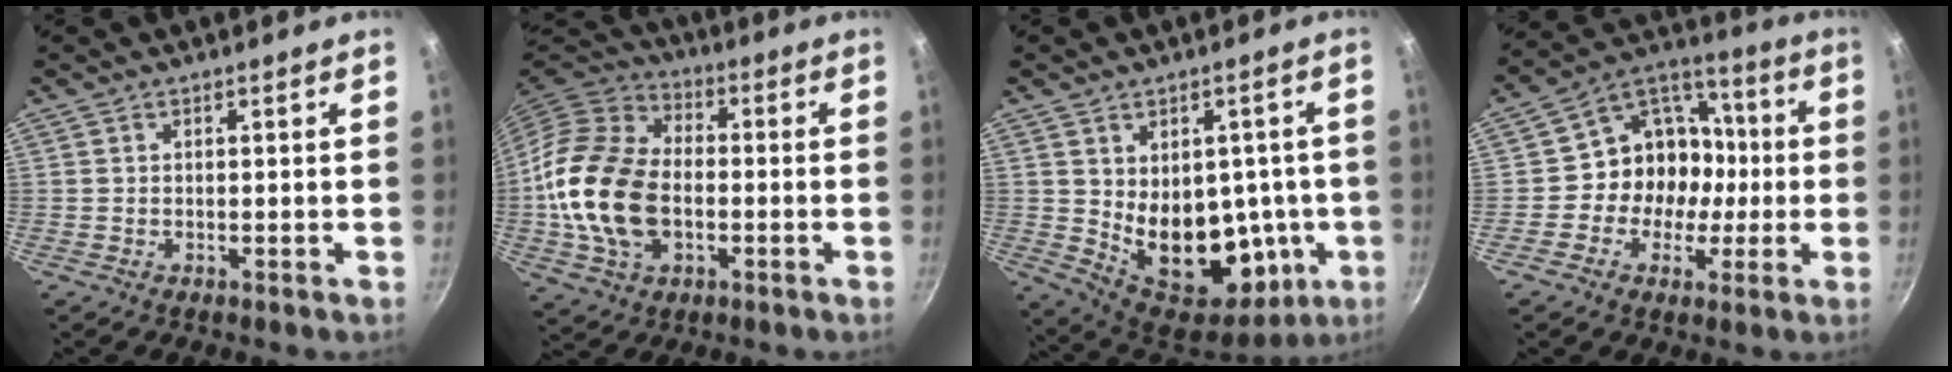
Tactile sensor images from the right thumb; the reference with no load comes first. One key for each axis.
{"total": 19.2, "fx": -2.5, "fy": 12.9, "fz": 14.0, "tx": -0.255, "ty": 0.027, "tz": -0.052}
{"total": 19.2, "fx": -1.2, "fy": 12.9, "fz": 14.2, "tx": -0.149, "ty": -0.020, "tz": 0.011}
{"total": 13.6, "fx": -1.6, "fy": 11.7, "fz": 6.8, "tx": -0.054, "ty": 0.041, "tz": -0.042}